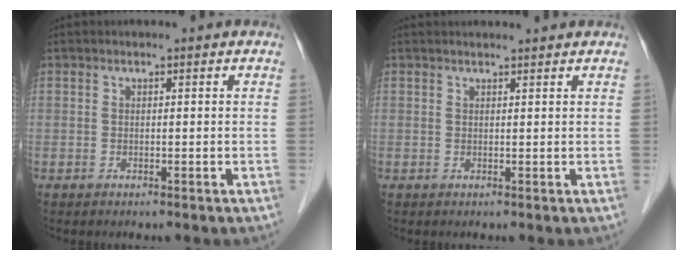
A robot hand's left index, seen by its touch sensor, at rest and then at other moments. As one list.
[{"total": 3.2, "force": [3.1, 0.3, 0.6], "torque": [-0.010, 0.017, 0.038]}]